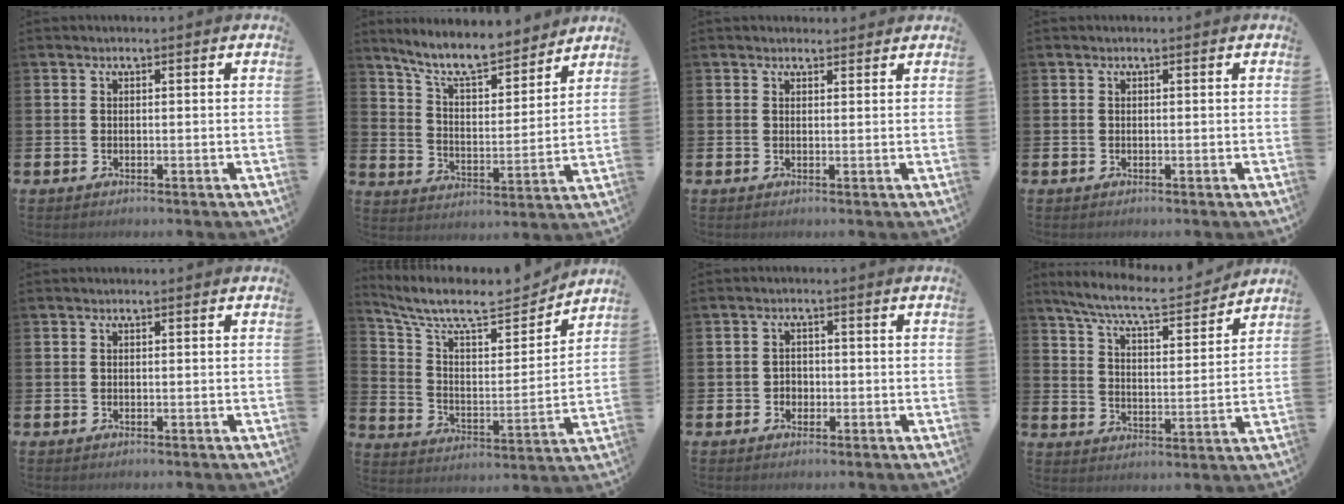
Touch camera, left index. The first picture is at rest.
{"total": 9.2, "force": [8.3, 2.0, 3.4], "torque": [-0.098, -0.054, 0.147]}
{"total": 1.0, "force": [0.9, 0.3, 0.2], "torque": [0.004, 0.001, 0.015]}
{"total": 0.0}
{"total": 0.0}
{"total": 9.8, "force": [8.6, 2.7, 3.8], "torque": [-0.109, -0.061, 0.146]}
{"total": 1.7, "force": [-0.5, 1.6, 0.3], "torque": [-0.006, 0.004, -0.015]}
{"total": 7.4, "force": [6.9, 0.7, 2.7], "torque": [-0.083, -0.047, 0.116]}